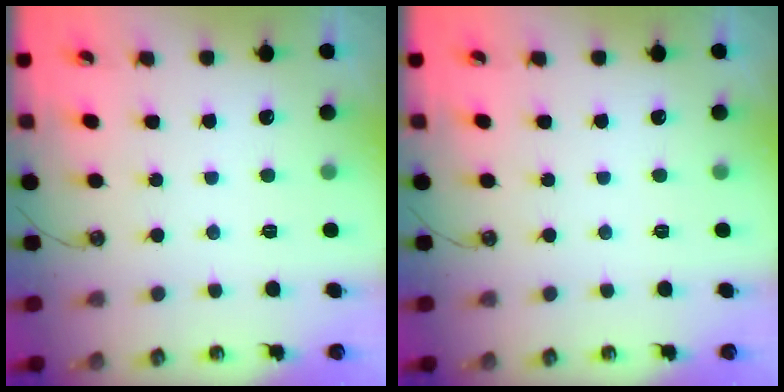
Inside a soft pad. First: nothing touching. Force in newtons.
{"total": 0.0}